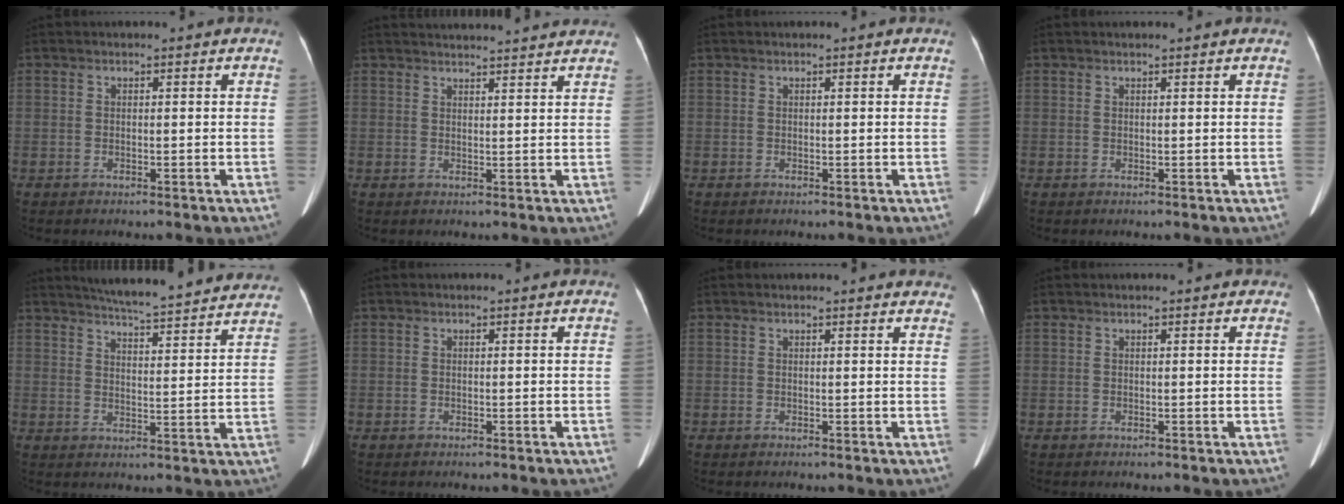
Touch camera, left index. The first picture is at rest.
{"total": 12.2, "force": [11.7, 0.4, 3.5], "torque": [-0.045, 0.021, 0.137]}
{"total": 0.0}
{"total": 1.4, "force": [1.2, -0.1, 0.6], "torque": [-0.009, 0.014, 0.019]}
{"total": 21.4, "force": [19.8, 1.5, 8.0], "torque": [-0.119, -0.019, 0.246]}
{"total": 0.0}
{"total": 9.1, "force": [8.5, 1.7, 2.6], "torque": [-0.013, 0.003, 0.075]}
{"total": 1.9, "force": [1.7, 0.6, 0.8], "torque": [-0.011, 0.021, 0.014]}